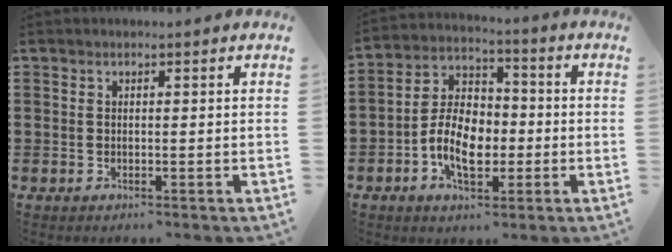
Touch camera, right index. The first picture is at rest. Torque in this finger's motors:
{"motor_torque": [2.14, 0.00, 0.37, 0.19]}